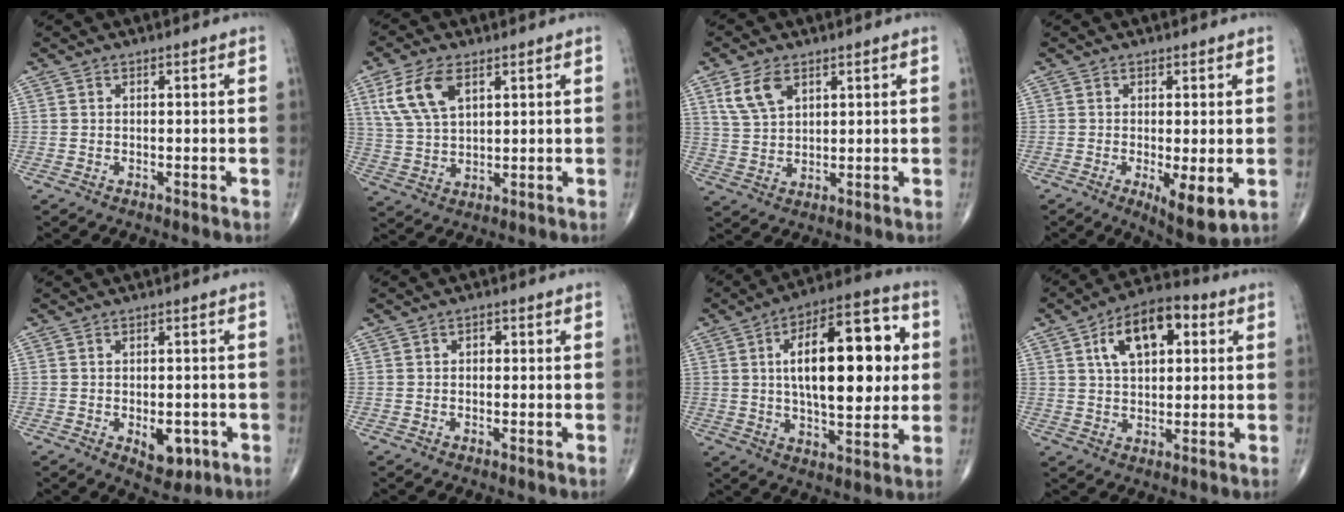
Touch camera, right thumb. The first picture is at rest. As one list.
[{"total": 9.7, "force": [4.3, 4.9, 7.2], "torque": [-0.147, -0.008, 0.091]}, {"total": 6.8, "force": [3.4, 3.9, 4.4], "torque": [-0.079, -0.009, 0.075]}, {"total": 7.2, "force": [-1.7, 2.2, 6.6], "torque": [-0.104, -0.023, -0.022]}, {"total": 5.8, "force": [-1.7, 3.3, 4.4], "torque": [-0.042, 0.002, -0.013]}, {"total": 1.3, "force": [0.2, 1.0, 0.7], "torque": [-0.004, 0.002, -0.001]}, {"total": 22.3, "force": [3.5, 9.7, 19.8], "torque": [-0.277, 0.008, 0.048]}, {"total": 13.0, "force": [4.2, 6.9, 10.1], "torque": [-0.149, 0.011, 0.062]}]